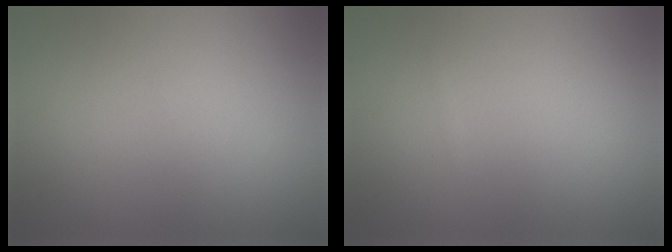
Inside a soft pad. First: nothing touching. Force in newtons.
{"total": 0.0}